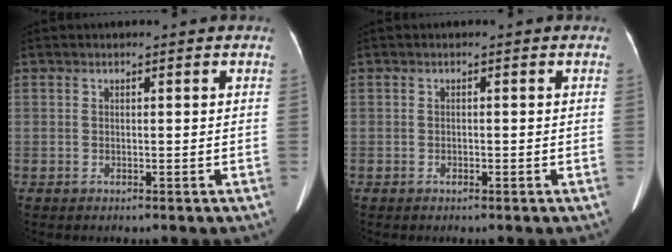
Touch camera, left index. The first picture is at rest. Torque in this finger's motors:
{"motor_torque": [-0.08, 0.07, -0.02, -0.02]}